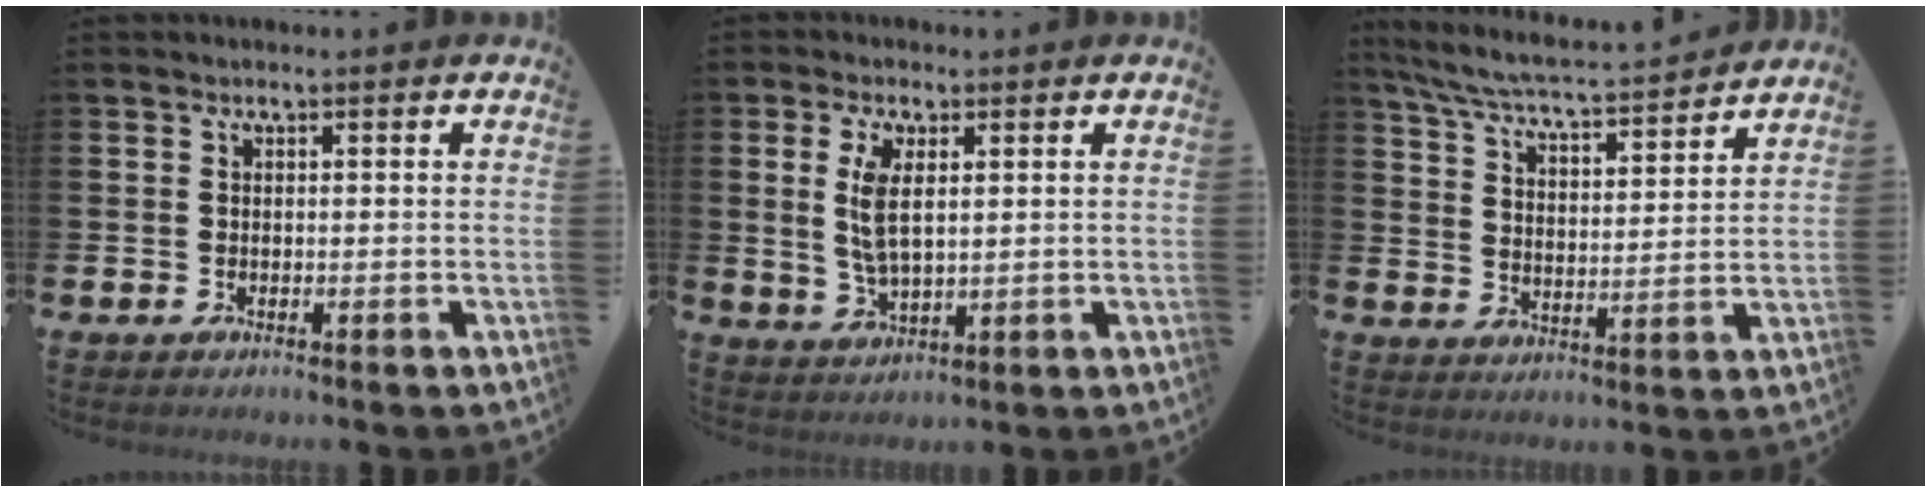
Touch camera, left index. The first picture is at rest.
{"total": 5.5, "force": [1.6, 2.4, 4.7], "torque": [-0.091, 0.003, 0.025]}
{"total": 6.1, "force": [5.7, 0.2, 2.0], "torque": [-0.068, -0.047, 0.096]}